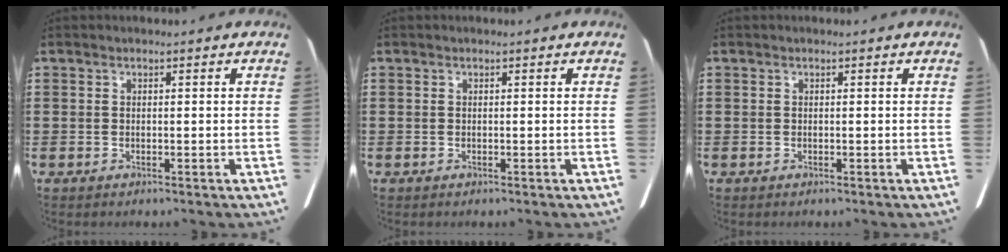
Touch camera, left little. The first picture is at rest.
{"total": 0.0}
{"total": 0.0}